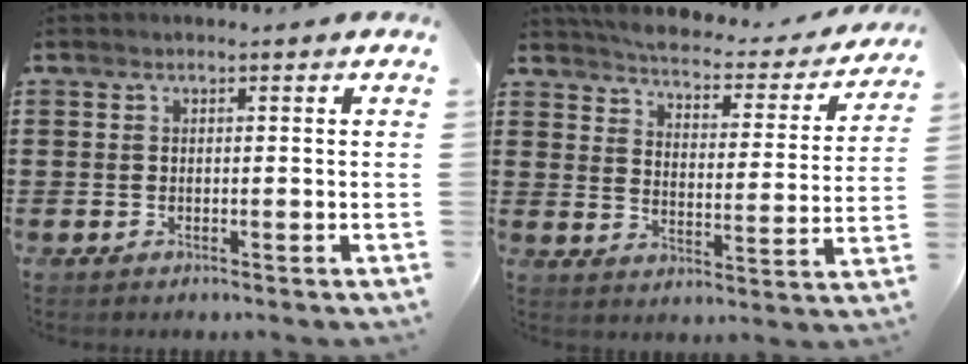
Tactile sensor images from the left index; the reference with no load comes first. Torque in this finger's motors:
{"motor_torque": [-0.95, -1.19, -0.21, 0.00]}